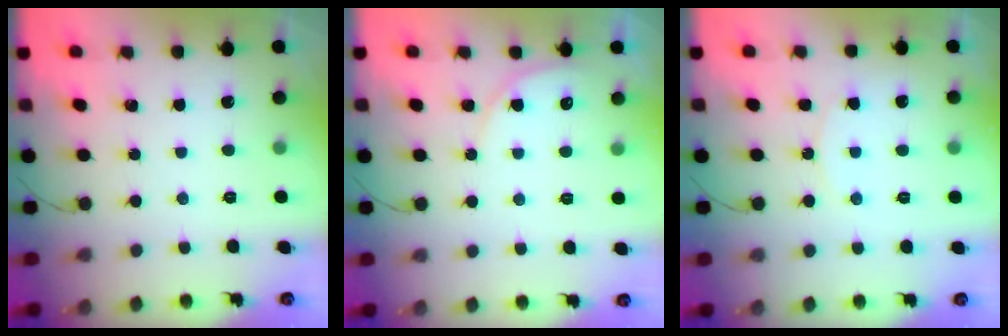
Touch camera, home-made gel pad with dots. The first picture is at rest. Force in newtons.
{"total": 4.6, "press": 4.6, "slide": 0.3}
{"total": 6.7, "press": 6.7, "slide": 0.6}